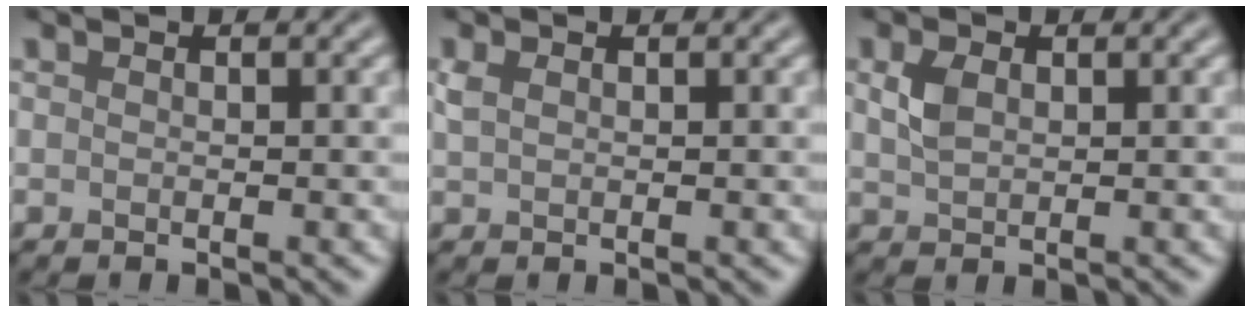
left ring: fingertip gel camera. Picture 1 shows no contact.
{"total": 1.1, "force": [0.5, 0.6, 0.7], "torque": [-0.019, 0.002, 0.012]}
{"total": 2.1, "force": [0.7, 1.3, 1.4], "torque": [-0.035, 0.002, 0.017]}